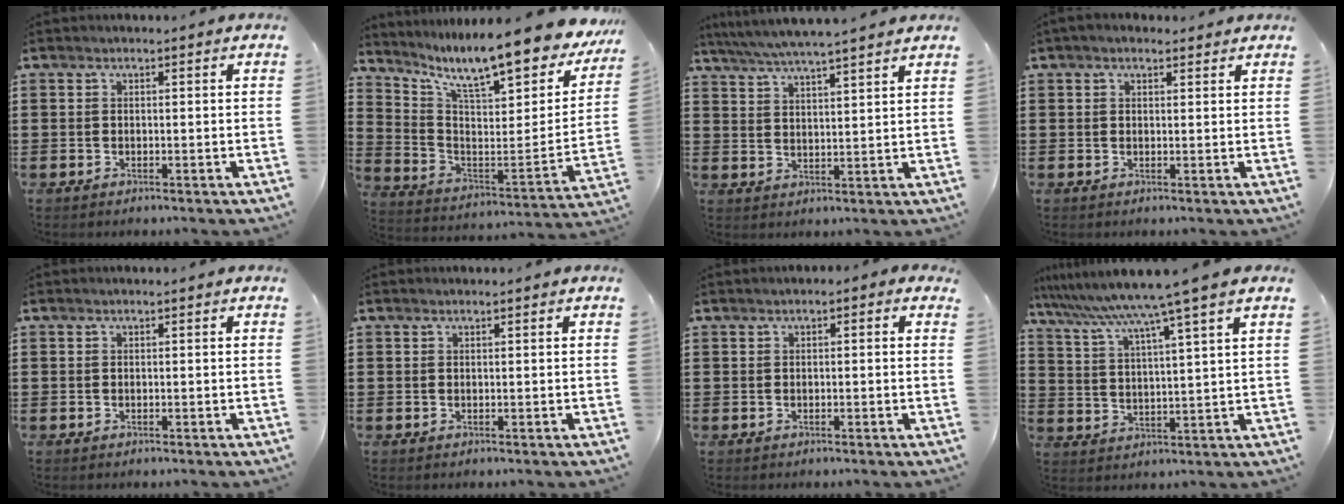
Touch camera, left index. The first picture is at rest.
{"total": 11.2, "force": [9.2, 1.0, 6.2], "torque": [-0.135, -0.083, 0.147]}
{"total": 4.7, "force": [4.4, -0.4, 1.6], "torque": [-0.046, -0.023, 0.076]}
{"total": 1.6, "force": [1.2, 0.7, 0.8], "torque": [-0.018, 0.007, 0.022]}
{"total": 0.0}
{"total": 0.0}
{"total": 0.6, "force": [-0.2, 0.3, 0.5], "torque": [-0.010, 0.002, -0.006]}
{"total": 8.1, "force": [6.5, -1.7, 4.4], "torque": [-0.112, -0.042, 0.102]}